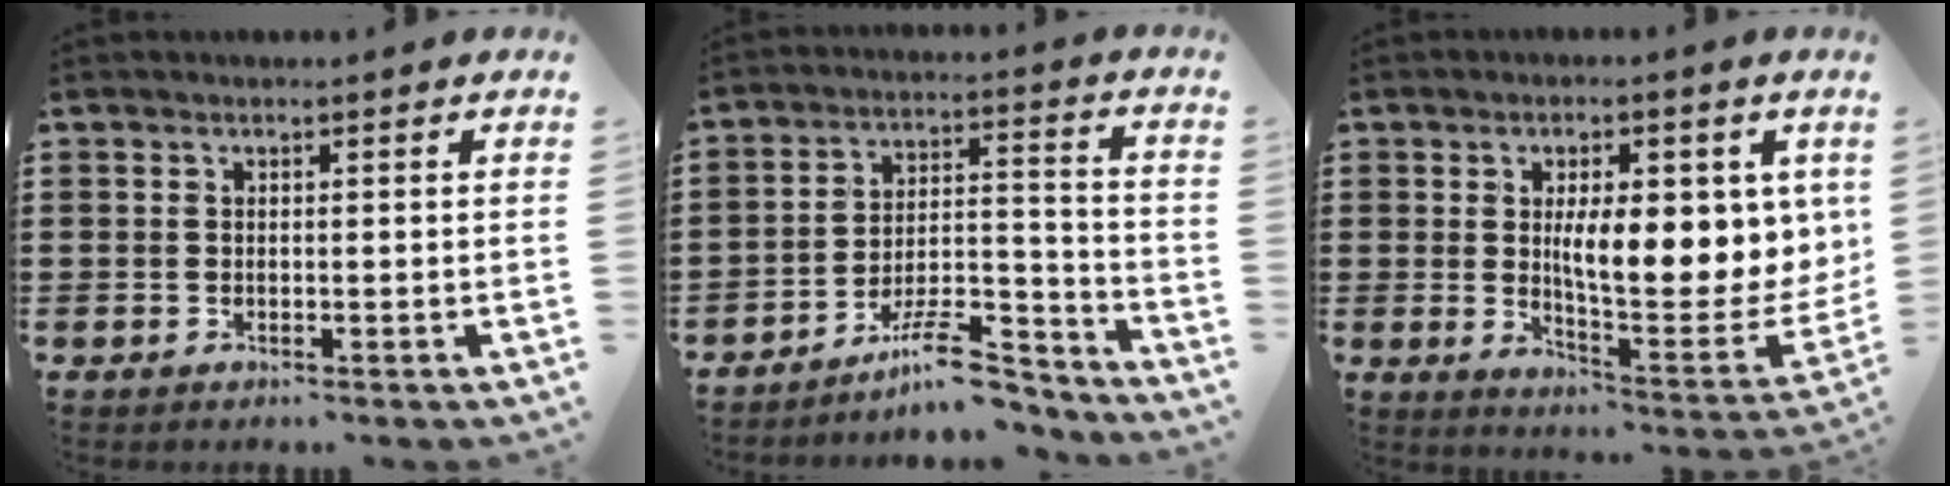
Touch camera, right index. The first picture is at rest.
{"total": 11.3, "force": [-9.0, 2.9, 6.1], "torque": [-0.087, 0.043, -0.164]}
{"total": 11.2, "force": [1.9, 4.2, 10.2], "torque": [-0.145, -0.014, 0.026]}